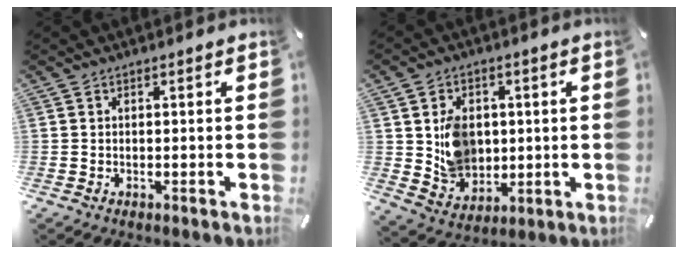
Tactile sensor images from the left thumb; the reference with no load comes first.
{"total": 9.9, "force": [1.7, 8.7, 4.3], "torque": [-0.074, 0.001, 0.041]}